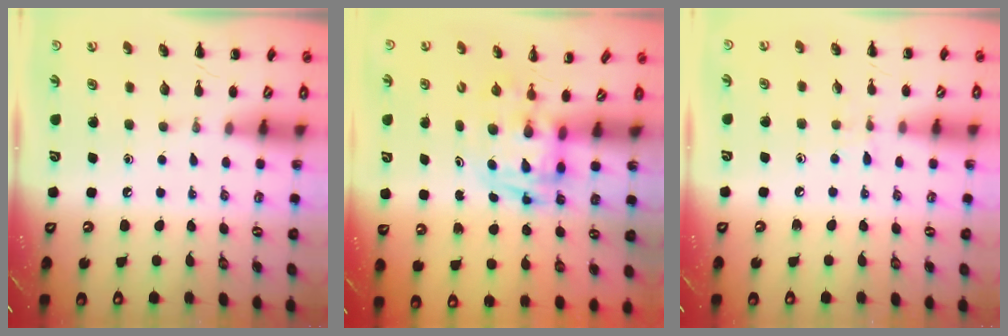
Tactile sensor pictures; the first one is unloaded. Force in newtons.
{"total": 2.7, "press": 2.7, "slide": 0.5}
{"total": 4.5, "press": 4.1, "slide": 1.8}